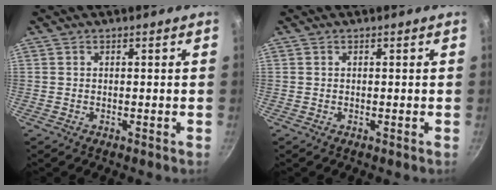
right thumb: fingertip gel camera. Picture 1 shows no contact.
{"total": 0.0}